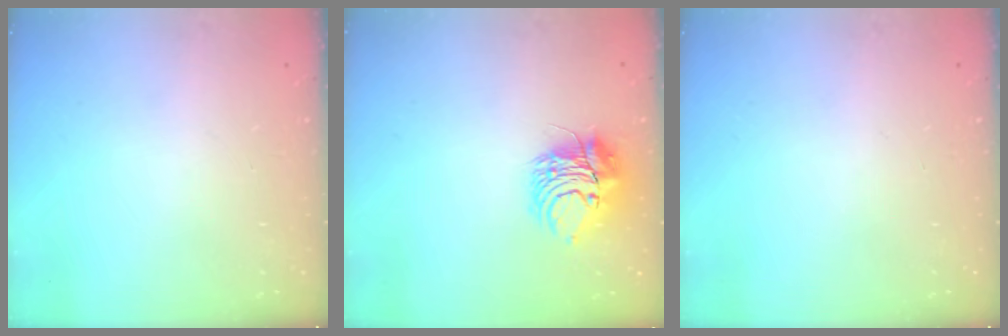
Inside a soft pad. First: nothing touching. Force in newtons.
{"total": 9.2, "press": 9.2, "slide": 0.7}
{"total": 0.0}